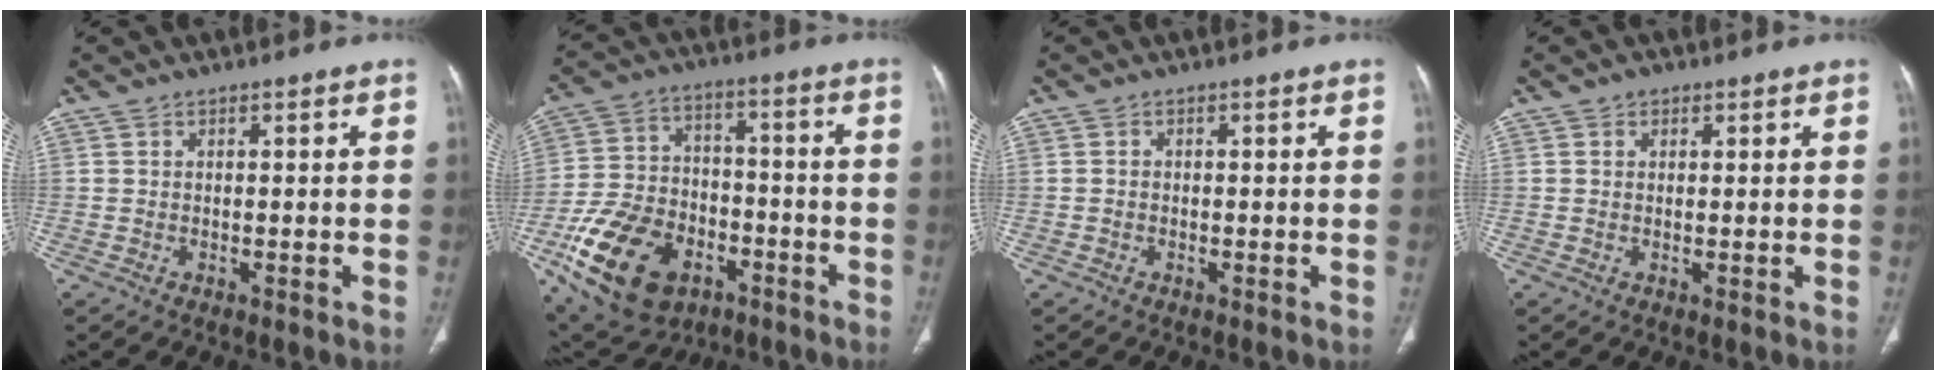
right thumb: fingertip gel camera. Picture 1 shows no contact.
{"total": 21.0, "force": [-9.3, 13.8, 12.7], "torque": [-0.228, 0.047, -0.149]}
{"total": 0.6, "force": [-0.2, 0.5, 0.2], "torque": [-0.002, 0.003, -0.003]}
{"total": 1.5, "force": [0.7, 1.3, 0.4], "torque": [0.005, 0.000, 0.005]}